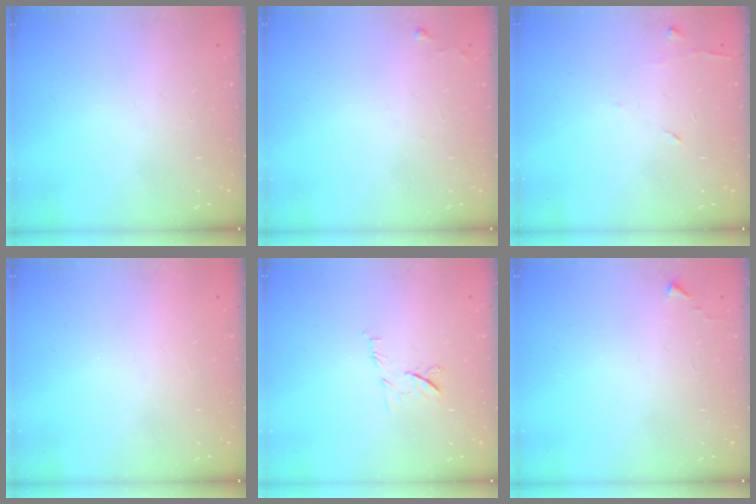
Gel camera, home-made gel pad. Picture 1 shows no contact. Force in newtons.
{"total": 3.3, "press": 3.3, "slide": 0.5}
{"total": 5.8, "press": 5.7, "slide": 0.6}
{"total": 1.6, "press": 1.5, "slide": 0.1}
{"total": 6.2, "press": 6.2, "slide": 0.7}
{"total": 2.7, "press": 2.6, "slide": 0.4}